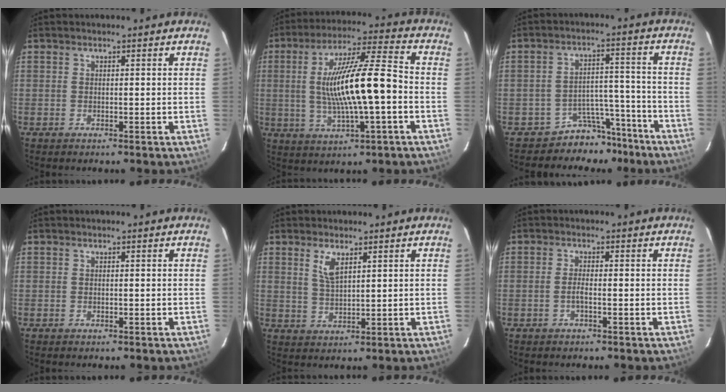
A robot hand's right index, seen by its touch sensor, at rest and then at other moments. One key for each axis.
{"total": 15.6, "fx": -1.5, "fy": 2.3, "fz": 15.3, "tx": -0.281, "ty": 0.003, "tz": -0.020}
{"total": 8.0, "fx": -6.7, "fy": 4.3, "fz": 0.2, "tx": -0.004, "ty": 0.040, "tz": -0.097}
{"total": 0.0}
{"total": 4.2, "fx": 2.2, "fy": 1.5, "fz": 3.2, "tx": -0.061, "ty": -0.002, "tz": 0.046}
{"total": 0.9, "fx": -0.2, "fy": 0.4, "fz": 0.8, "tx": -0.017, "ty": 0.001, "tz": -0.006}